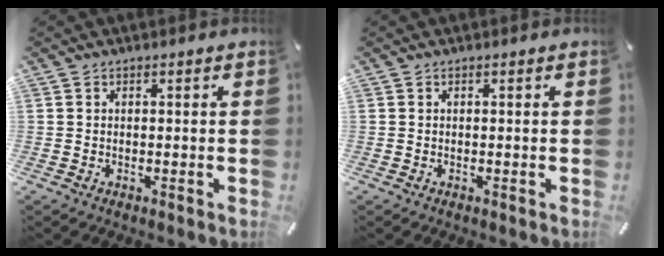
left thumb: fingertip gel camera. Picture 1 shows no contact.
{"total": 0.0}